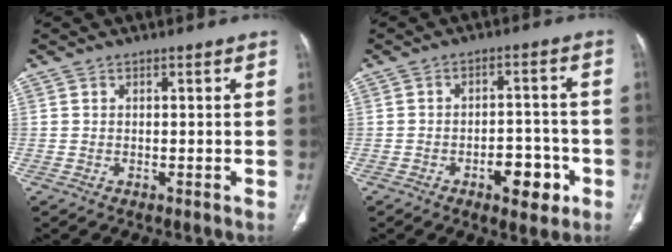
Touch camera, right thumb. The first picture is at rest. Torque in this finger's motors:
{"motor_torque": [0.98, 1.07, -0.10, 0.02, 0.04]}